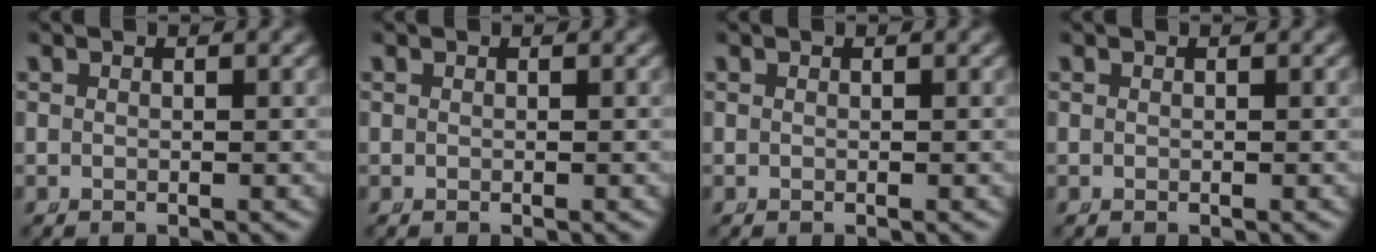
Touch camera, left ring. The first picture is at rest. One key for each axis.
{"total": 0.0}
{"total": 0.0}
{"total": 0.0}